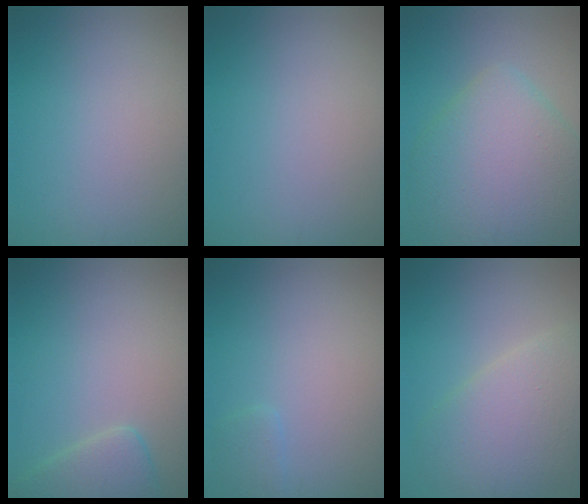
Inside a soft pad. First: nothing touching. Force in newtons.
{"total": 0.0}
{"total": 8.3, "press": 8.3, "slide": 0.3}
{"total": 3.0, "press": 3.0, "slide": 0.3}
{"total": 1.0, "press": 1.0, "slide": 0.1}
{"total": 5.9, "press": 5.9, "slide": 0.2}